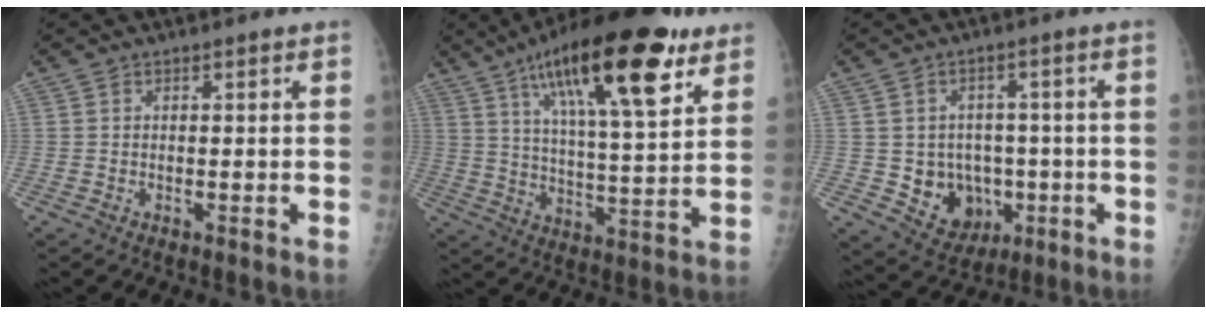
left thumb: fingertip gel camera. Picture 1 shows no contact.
{"total": 23.6, "force": [12.6, 6.6, 18.9], "torque": [-0.290, -0.030, 0.203]}
{"total": 9.6, "force": [-1.7, 8.3, 4.5], "torque": [-0.029, 0.011, -0.009]}